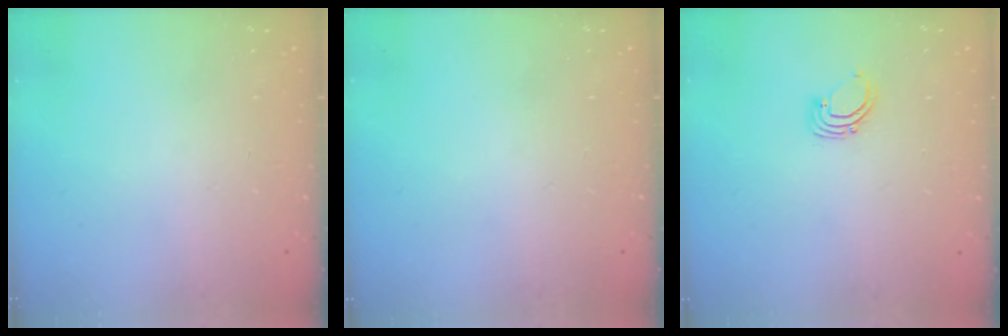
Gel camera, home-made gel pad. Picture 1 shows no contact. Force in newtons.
{"total": 0.0}
{"total": 3.2, "press": 3.2, "slide": 0.2}